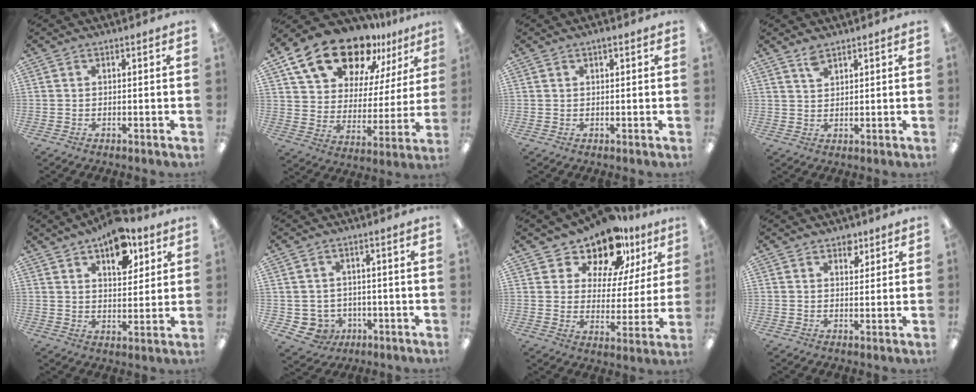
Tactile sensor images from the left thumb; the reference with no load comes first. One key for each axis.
{"total": 20.9, "fx": 15.7, "fy": 10.2, "fz": 9.1, "tx": -0.168, "ty": -0.096, "tz": 0.282}
{"total": 1.1, "fx": 0.8, "fy": 0.4, "fz": 0.7, "tx": -0.015, "ty": 0.003, "tz": 0.013}
{"total": 2.9, "fx": 2.4, "fy": 1.2, "fz": 1.1, "tx": -0.018, "ty": -0.005, "tz": 0.044}
{"total": 12.0, "fx": 7.5, "fy": 6.2, "fz": 7.1, "tx": -0.082, "ty": -0.034, "tz": 0.125}
{"total": 4.9, "fx": -1.4, "fy": 4.5, "fz": 1.0, "tx": -0.042, "ty": 0.009, "tz": -0.022}
{"total": 15.2, "fx": 12.3, "fy": 6.8, "fz": 5.7, "tx": -0.096, "ty": -0.092, "tz": 0.220}
{"total": 3.6, "fx": 2.5, "fy": 2.3, "fz": 1.4, "tx": 0.001, "ty": -0.012, "tz": 0.038}